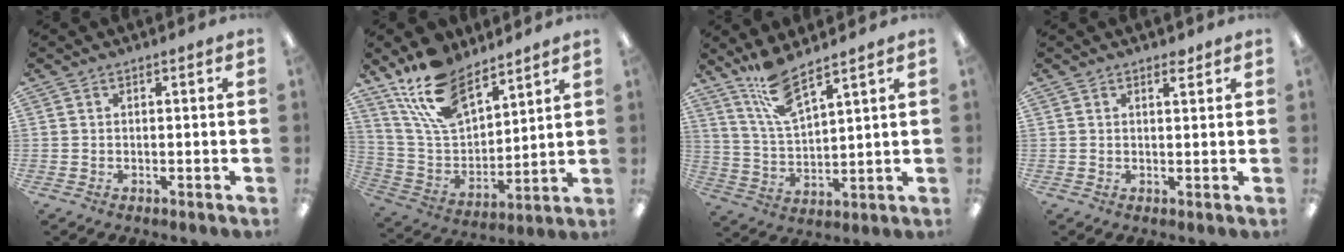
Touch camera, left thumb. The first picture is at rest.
{"total": 17.1, "force": [12.8, 7.7, 8.3], "torque": [-0.179, -0.061, 0.239]}
{"total": 12.8, "force": [10.4, 2.9, 6.9], "torque": [-0.156, -0.047, 0.189]}
{"total": 2.0, "force": [1.7, 0.7, 0.8], "torque": [-0.002, -0.007, 0.027]}